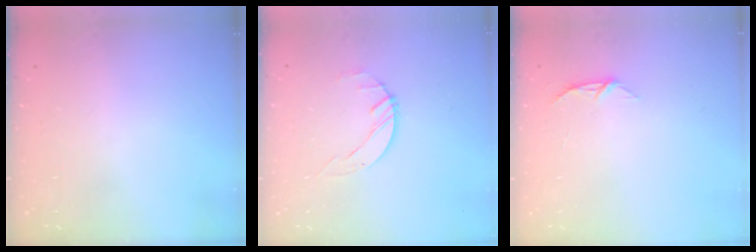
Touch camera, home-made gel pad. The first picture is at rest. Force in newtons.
{"total": 1.4, "press": 1.4, "slide": 0.2}
{"total": 4.6, "press": 4.5, "slide": 0.5}